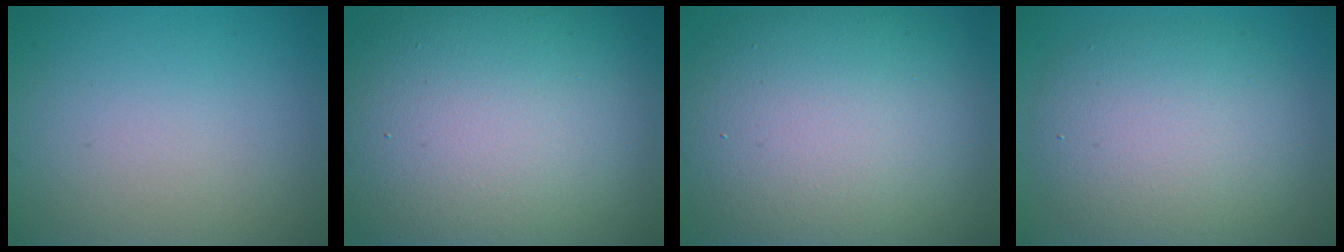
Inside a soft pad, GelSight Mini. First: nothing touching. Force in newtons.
{"total": 17.3, "press": 17.3, "slide": 1.1}
{"total": 13.9, "press": 13.9, "slide": 0.8}
{"total": 7.8, "press": 7.8, "slide": 0.2}